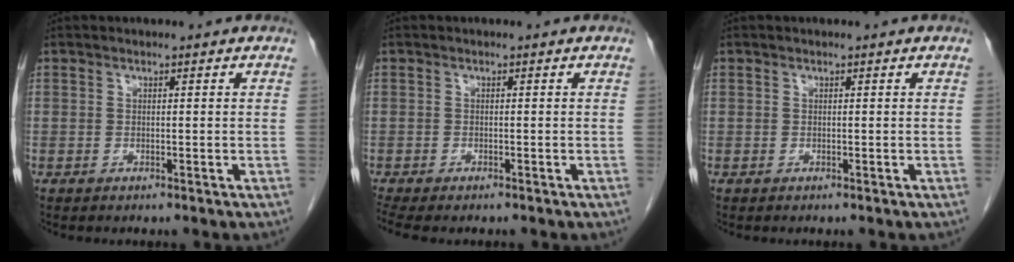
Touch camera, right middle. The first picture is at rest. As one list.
[{"total": 4.6, "force": [-3.8, 1.5, 2.2], "torque": [-0.038, -0.008, -0.060]}, {"total": 0.0}]